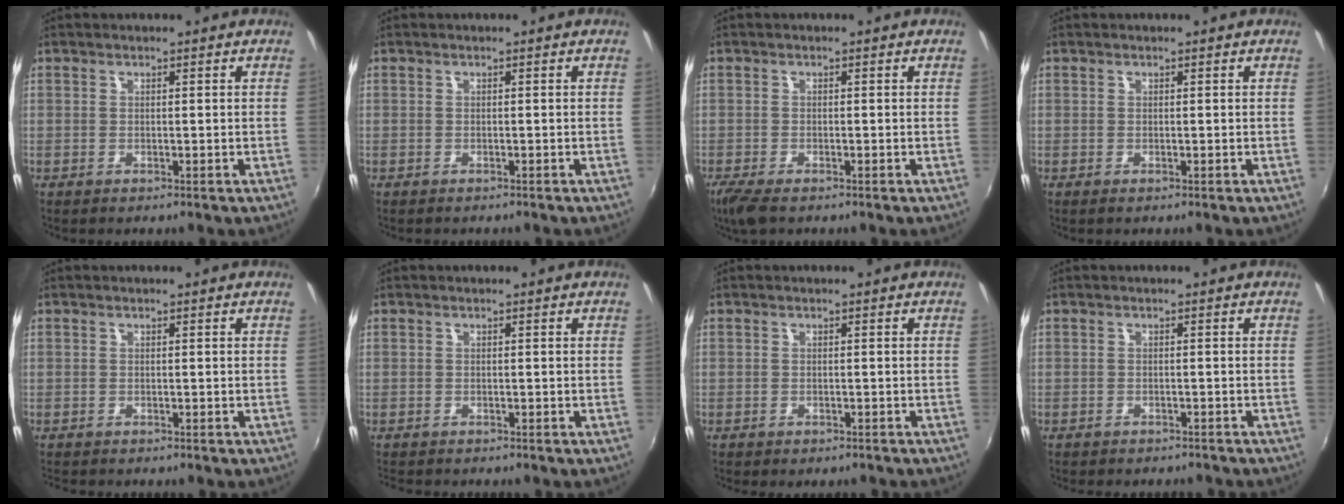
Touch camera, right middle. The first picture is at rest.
{"total": 0.7, "force": [-0.6, 0.3, 0.2], "torque": [-0.006, -0.002, -0.009]}
{"total": 4.1, "force": [-3.0, 1.2, 2.6], "torque": [-0.062, -0.018, -0.057]}
{"total": 0.0}
{"total": 1.3, "force": [-1.2, 0.3, 0.3], "torque": [-0.009, -0.008, -0.020]}
{"total": 2.0, "force": [-1.9, 0.5, 0.5], "torque": [-0.015, -0.013, -0.031]}
{"total": 1.5, "force": [-1.2, 0.7, 0.4], "torque": [-0.012, -0.004, -0.016]}
{"total": 3.9, "force": [-3.5, 1.3, 1.1], "torque": [-0.032, -0.006, -0.049]}